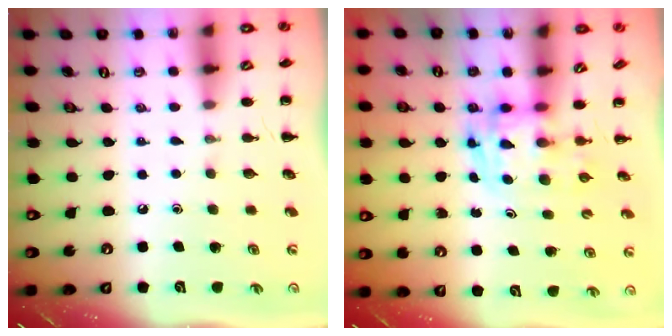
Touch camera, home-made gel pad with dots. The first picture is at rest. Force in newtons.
{"total": 3.4, "press": 3.4, "slide": 0.6}